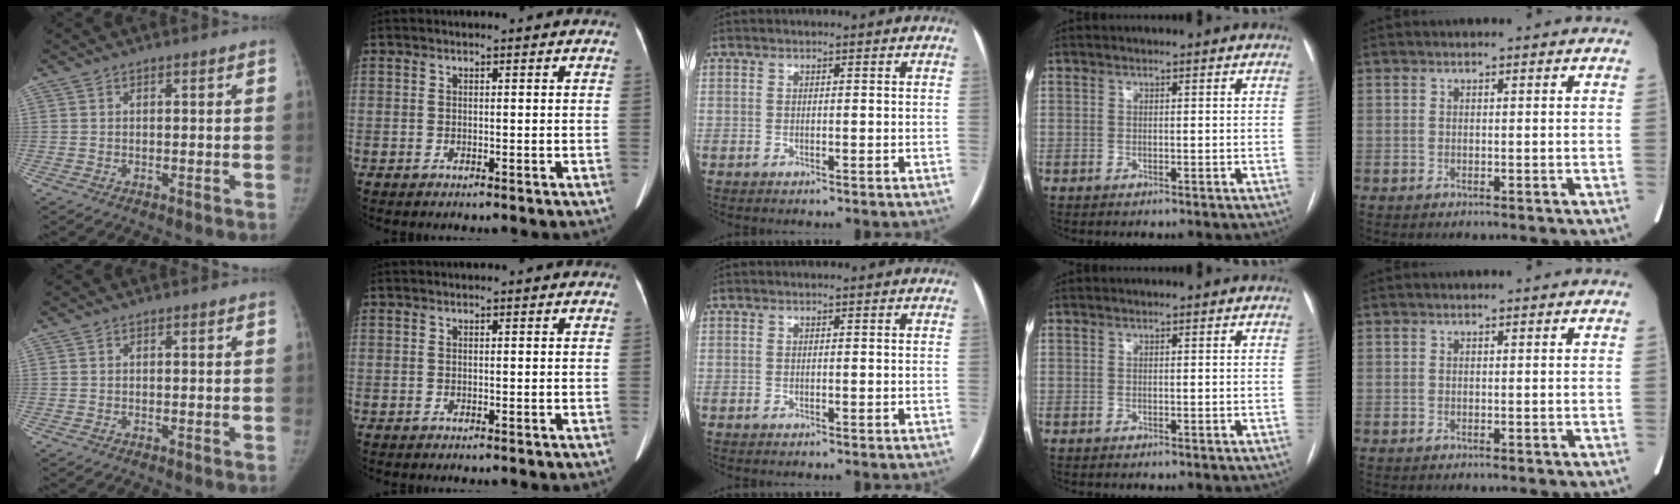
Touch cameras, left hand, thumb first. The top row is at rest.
{}